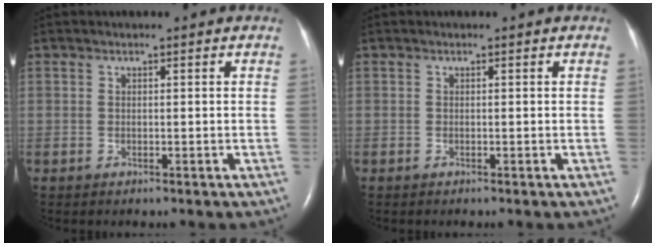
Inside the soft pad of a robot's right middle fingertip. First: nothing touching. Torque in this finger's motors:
{"motor_torque": [-0.04, 0.05, 0.00, 0.00]}